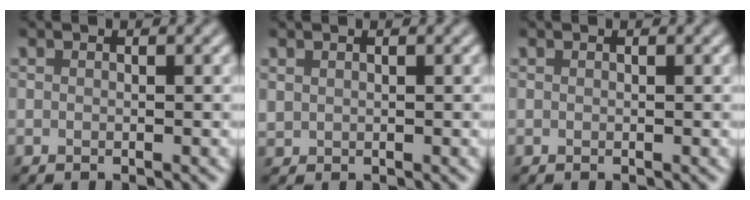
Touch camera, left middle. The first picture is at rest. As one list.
[{"total": 0.5, "force": [0.4, 0.4, 0.1], "torque": [-0.002, -0.001, 0.012]}, {"total": 0.0}]